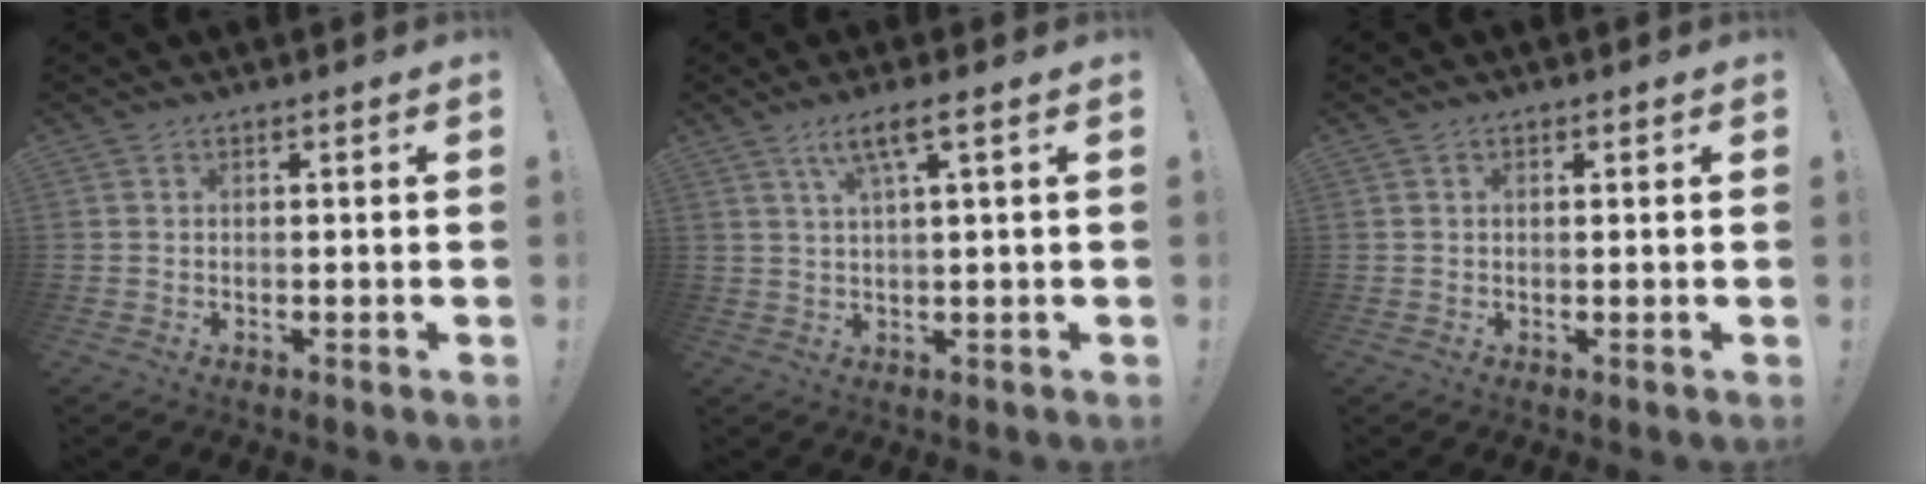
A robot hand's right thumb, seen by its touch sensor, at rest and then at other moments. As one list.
[{"total": 5.7, "force": [2.4, 0.2, 5.1], "torque": [-0.100, -0.002, 0.038]}, {"total": 0.6, "force": [0.1, 0.5, 0.3], "torque": [-0.002, 0.001, 0.001]}]